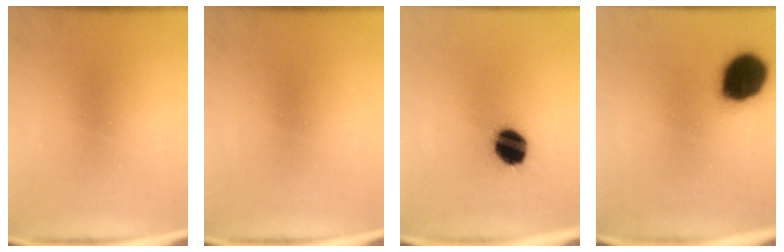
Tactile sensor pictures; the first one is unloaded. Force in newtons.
{"total": 0.0}
{"total": 10.8}
{"total": 16.0}